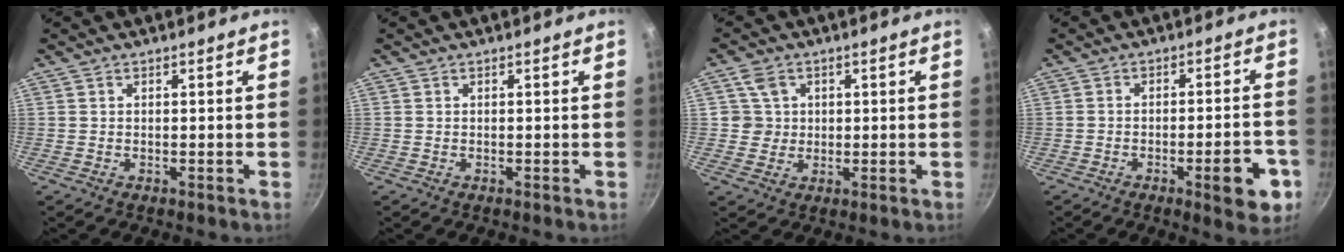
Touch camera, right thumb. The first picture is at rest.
{"total": 0.0}
{"total": 4.4, "force": [1.3, 4.1, 0.8], "torque": [0.014, 0.000, 0.023]}
{"total": 9.8, "force": [-4.1, 3.1, 8.3], "torque": [-0.087, 0.025, -0.049]}